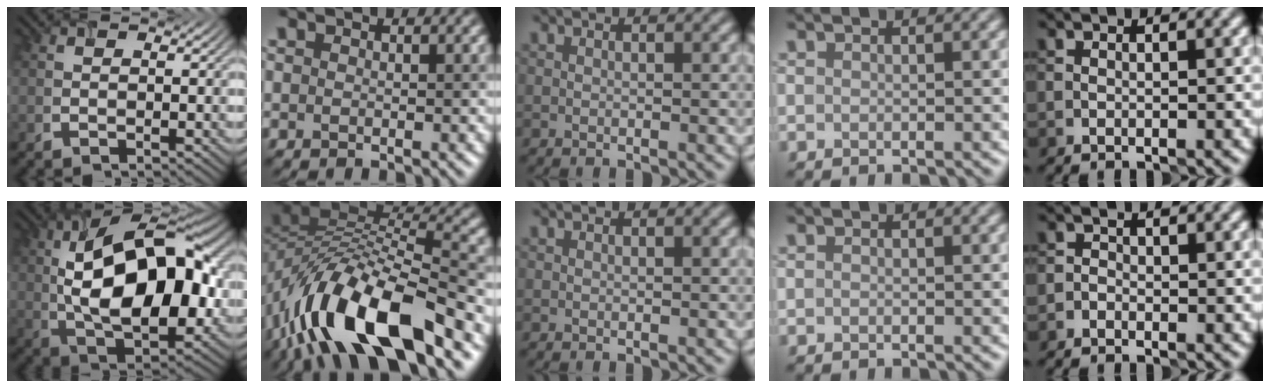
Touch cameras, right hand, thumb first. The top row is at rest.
{"thumb": {"total": 18.2, "force": [2.2, 9.4, 15.4], "torque": [-0.255, 0.016, 0.023]}, "index": {"total": 13.6, "force": [-7.6, 4.9, 10.1], "torque": [-0.178, 0.014, -0.143]}, "little": {"total": 0.5, "force": [-0.4, 0.3, 0.0], "torque": [0.004, 0.004, -0.008]}}